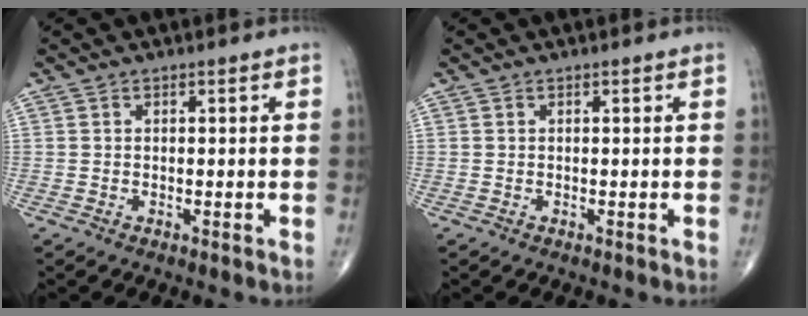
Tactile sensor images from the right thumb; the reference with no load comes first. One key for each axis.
{"total": 0.0}